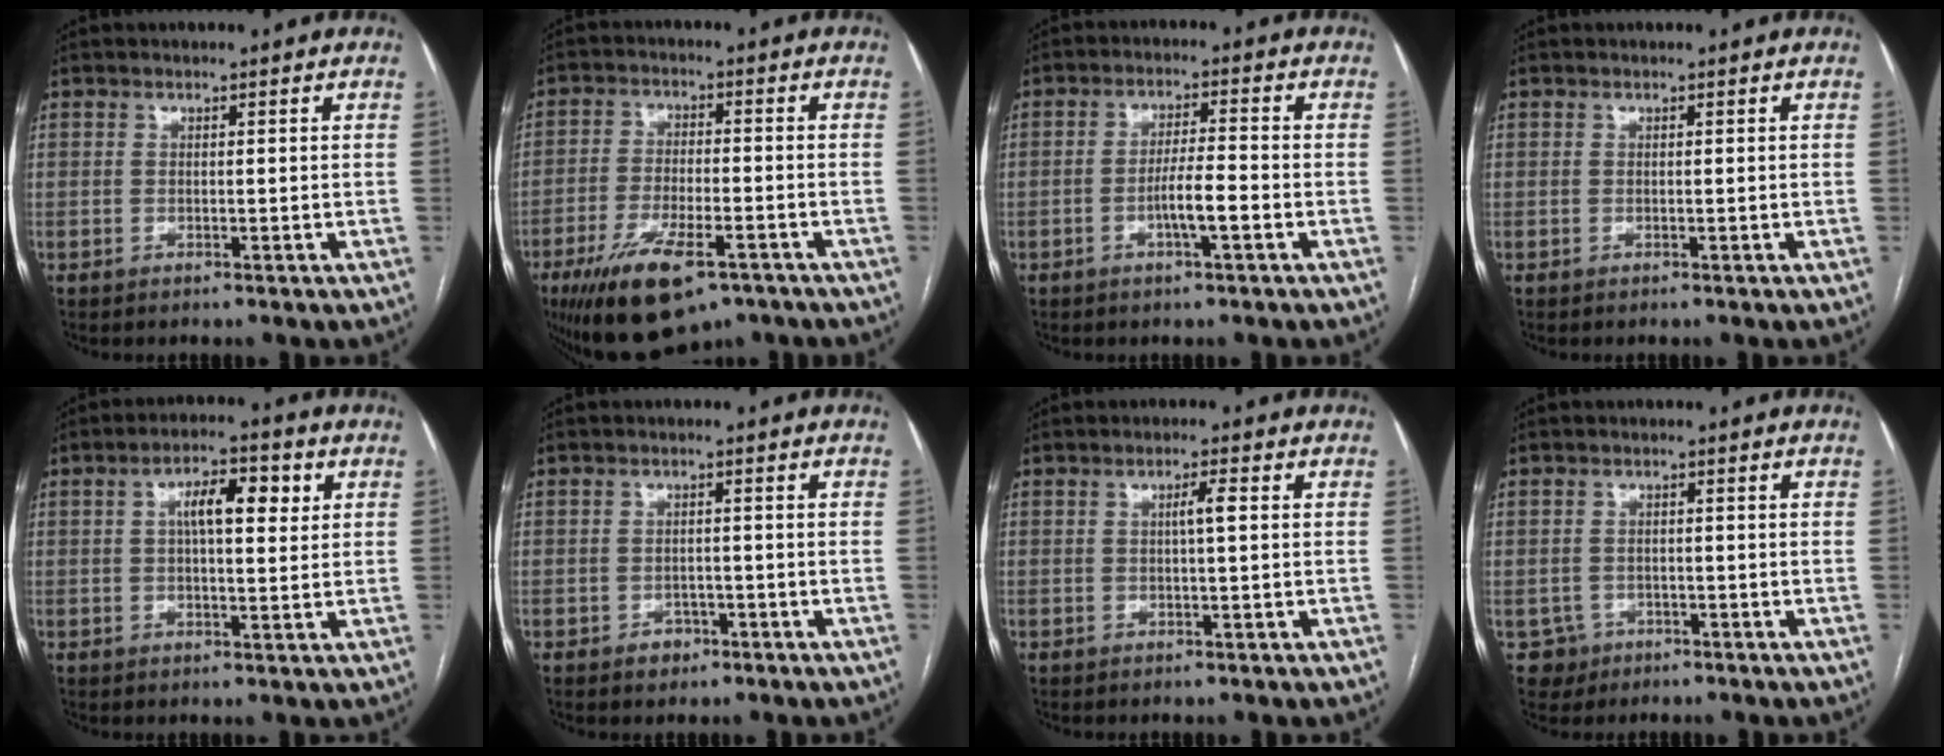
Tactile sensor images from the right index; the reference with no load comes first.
{"total": 13.5, "force": [-8.2, 4.7, 9.6], "torque": [-0.178, -0.014, -0.129]}
{"total": 4.8, "force": [-1.8, 0.5, 4.4], "torque": [-0.079, 0.003, -0.032]}
{"total": 0.0}
{"total": 7.3, "force": [2.1, 2.4, 6.6], "torque": [-0.112, 0.019, 0.031]}
{"total": 2.6, "force": [-1.3, 2.1, 0.8], "torque": [-0.004, 0.007, -0.015]}
{"total": 2.2, "force": [0.3, 0.0, 2.2], "torque": [-0.037, 0.003, 0.004]}
{"total": 3.2, "force": [-1.3, 2.9, -0.4], "torque": [0.013, 0.013, -0.018]}